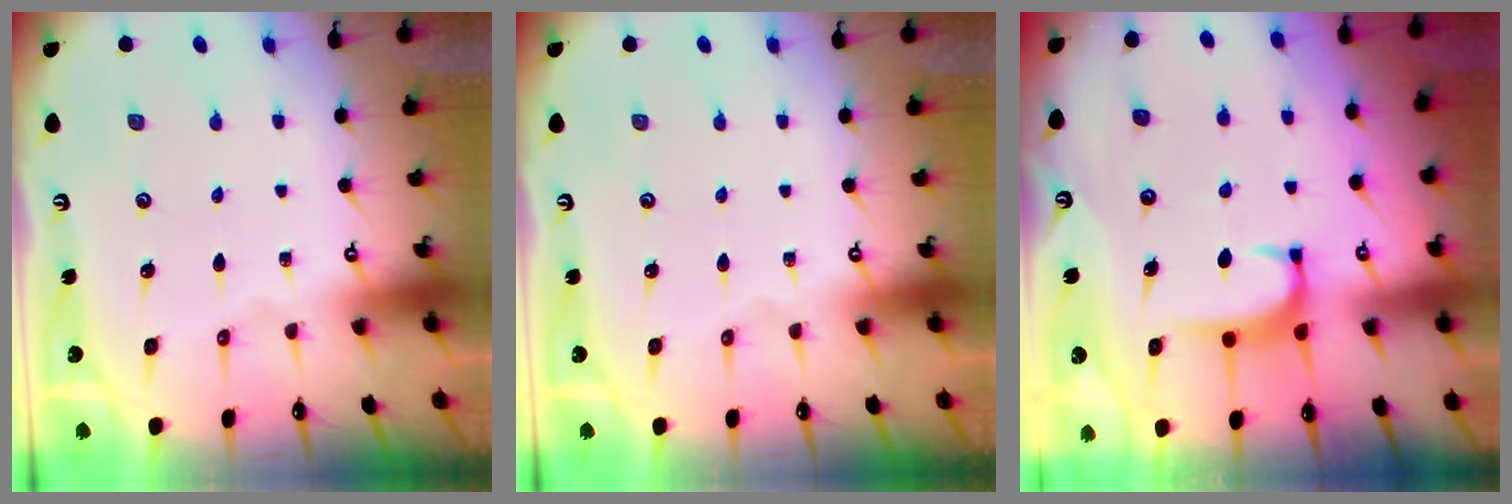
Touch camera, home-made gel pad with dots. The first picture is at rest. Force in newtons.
{"total": 0.0}
{"total": 1.6, "press": 1.6, "slide": 0.5}